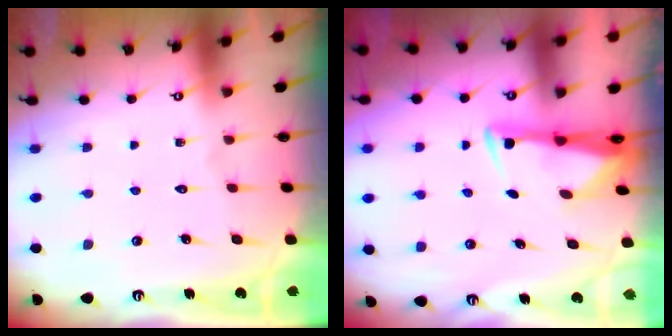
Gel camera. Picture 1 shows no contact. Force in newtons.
{"total": 2.9, "press": 2.8, "slide": 0.8}